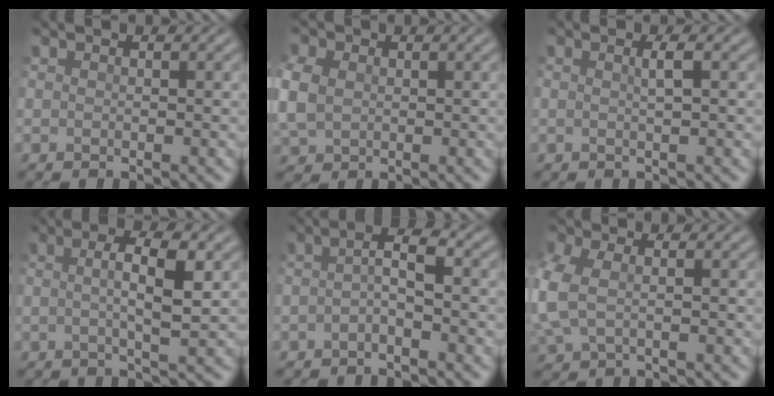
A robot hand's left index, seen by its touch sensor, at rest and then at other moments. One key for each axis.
{"total": 4.1, "fx": 0.3, "fy": 3.3, "fz": 2.4, "tx": -0.083, "ty": 0.005, "tz": 0.007}
{"total": 1.2, "fx": 0.0, "fy": 0.3, "fz": 1.2, "tx": -0.021, "ty": 0.002, "tz": -0.005}
{"total": 4.3, "fx": 0.3, "fy": 1.0, "fz": 4.2, "tx": -0.071, "ty": 0.004, "tz": 0.001}
{"total": 2.4, "fx": -0.8, "fy": 0.6, "fz": 2.2, "tx": -0.044, "ty": 0.009, "tz": -0.022}
{"total": 4.1, "fx": -0.3, "fy": 2.5, "fz": 3.3, "tx": -0.101, "ty": -0.004, "tz": -0.006}